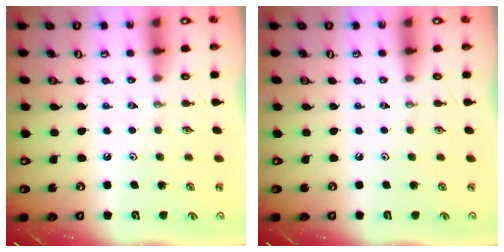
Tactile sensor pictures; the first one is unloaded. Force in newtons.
{"total": 0.0}